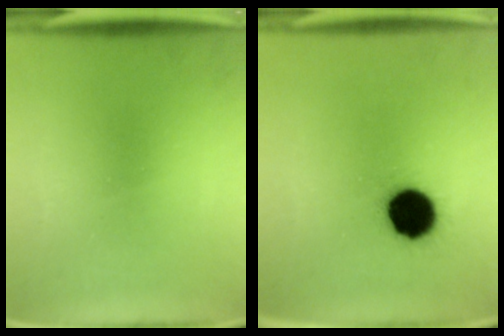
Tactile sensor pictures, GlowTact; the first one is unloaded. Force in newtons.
{"total": 12.3}